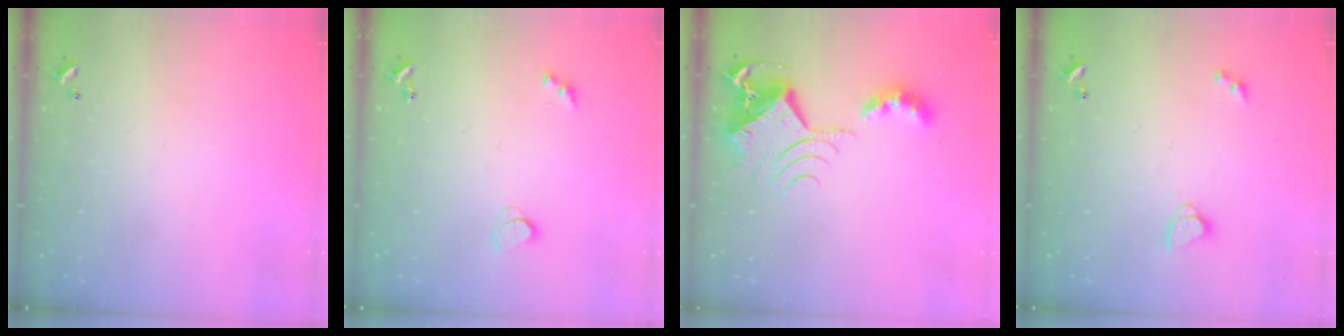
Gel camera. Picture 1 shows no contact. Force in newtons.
{"total": 2.2, "press": 2.1, "slide": 0.7}
{"total": 8.9, "press": 8.9, "slide": 0.4}
{"total": 4.0, "press": 3.9, "slide": 0.4}